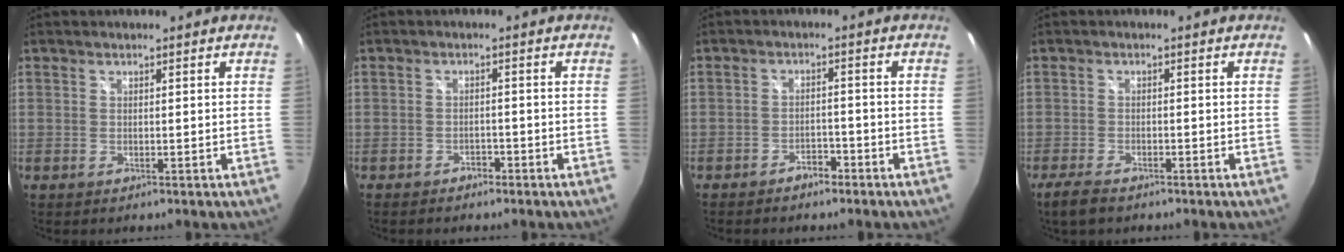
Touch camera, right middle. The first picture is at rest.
{"total": 2.1, "force": [-1.8, 0.8, 0.6], "torque": [-0.018, -0.004, -0.030]}
{"total": 2.5, "force": [-2.1, 0.9, 1.1], "torque": [-0.026, 0.003, -0.033]}
{"total": 3.9, "force": [-3.0, 1.0, 2.2], "torque": [-0.060, -0.012, -0.062]}